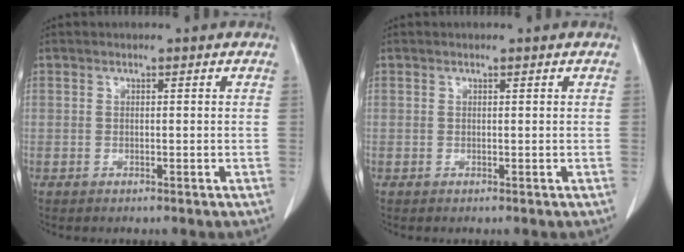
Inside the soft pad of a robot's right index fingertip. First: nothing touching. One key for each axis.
{"total": 0.0}